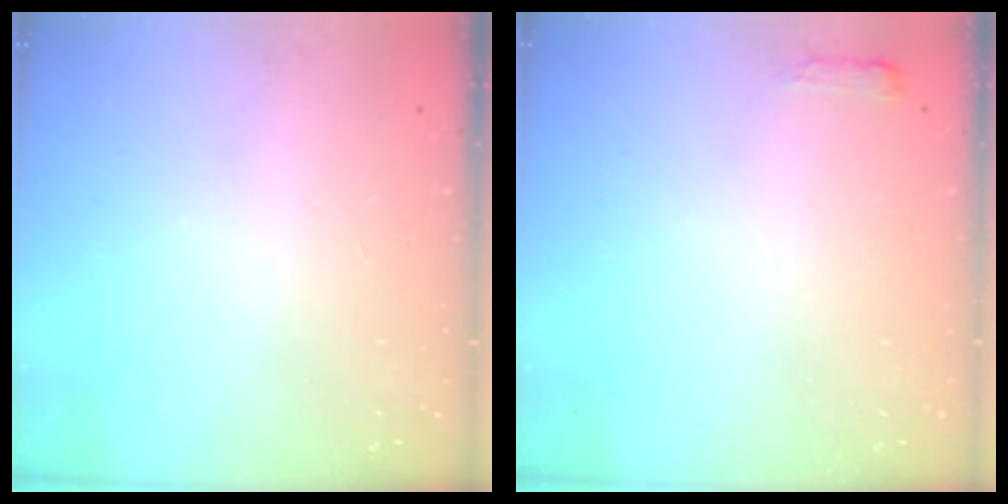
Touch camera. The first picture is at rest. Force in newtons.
{"total": 2.7, "press": 2.6, "slide": 0.5}